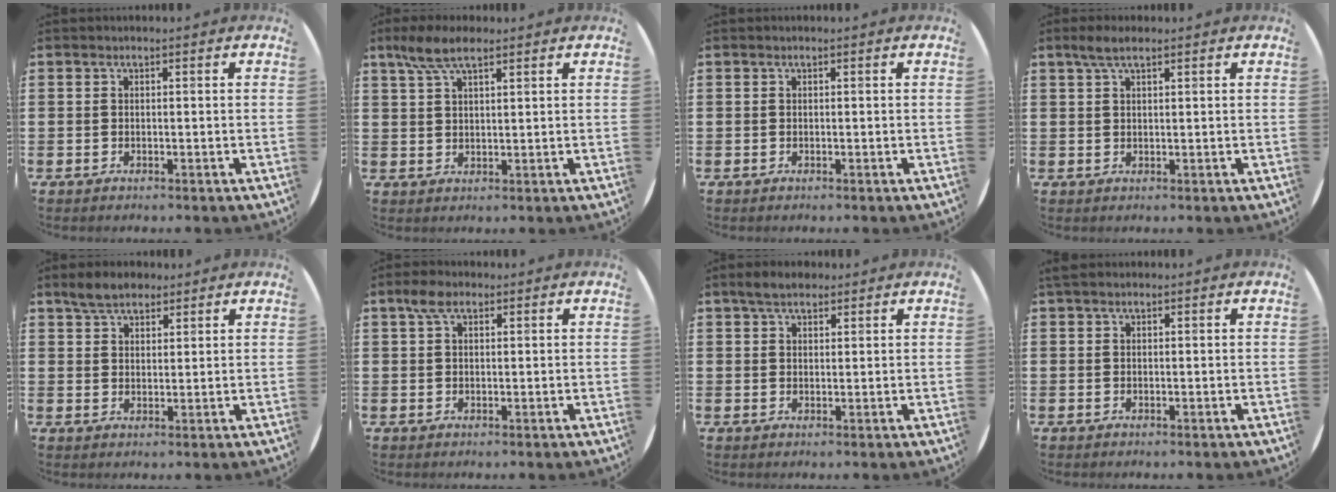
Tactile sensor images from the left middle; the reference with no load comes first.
{"total": 5.5, "force": [3.9, 1.7, 3.5], "torque": [-0.076, 0.003, 0.071]}
{"total": 0.0}
{"total": 2.6, "force": [1.9, 0.6, 1.7], "torque": [-0.036, 0.006, 0.034]}
{"total": 4.2, "force": [3.5, 1.9, 1.1], "torque": [-0.023, 0.000, 0.067]}
{"total": 3.2, "force": [2.0, 1.6, 1.9], "torque": [-0.033, 0.006, 0.034]}
{"total": 3.2, "force": [2.7, 1.2, 1.2], "torque": [-0.019, 0.004, 0.048]}
{"total": 0.7, "force": [0.6, 0.3, 0.4], "torque": [-0.008, 0.004, 0.010]}